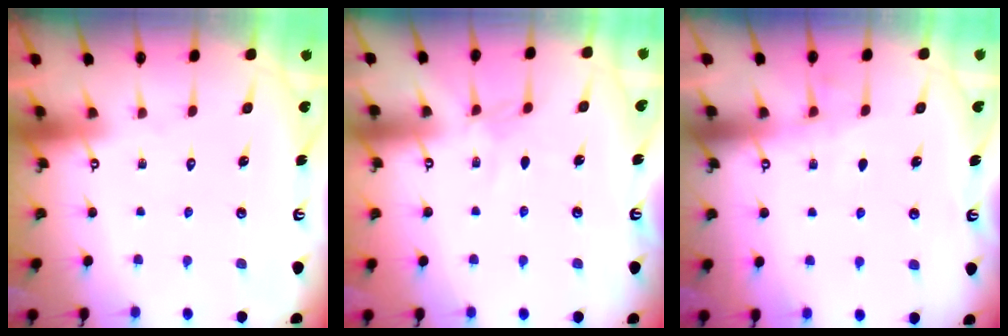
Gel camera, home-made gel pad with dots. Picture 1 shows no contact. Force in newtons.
{"total": 4.2, "press": 4.2, "slide": 0.2}
{"total": 3.5, "press": 3.5, "slide": 0.5}